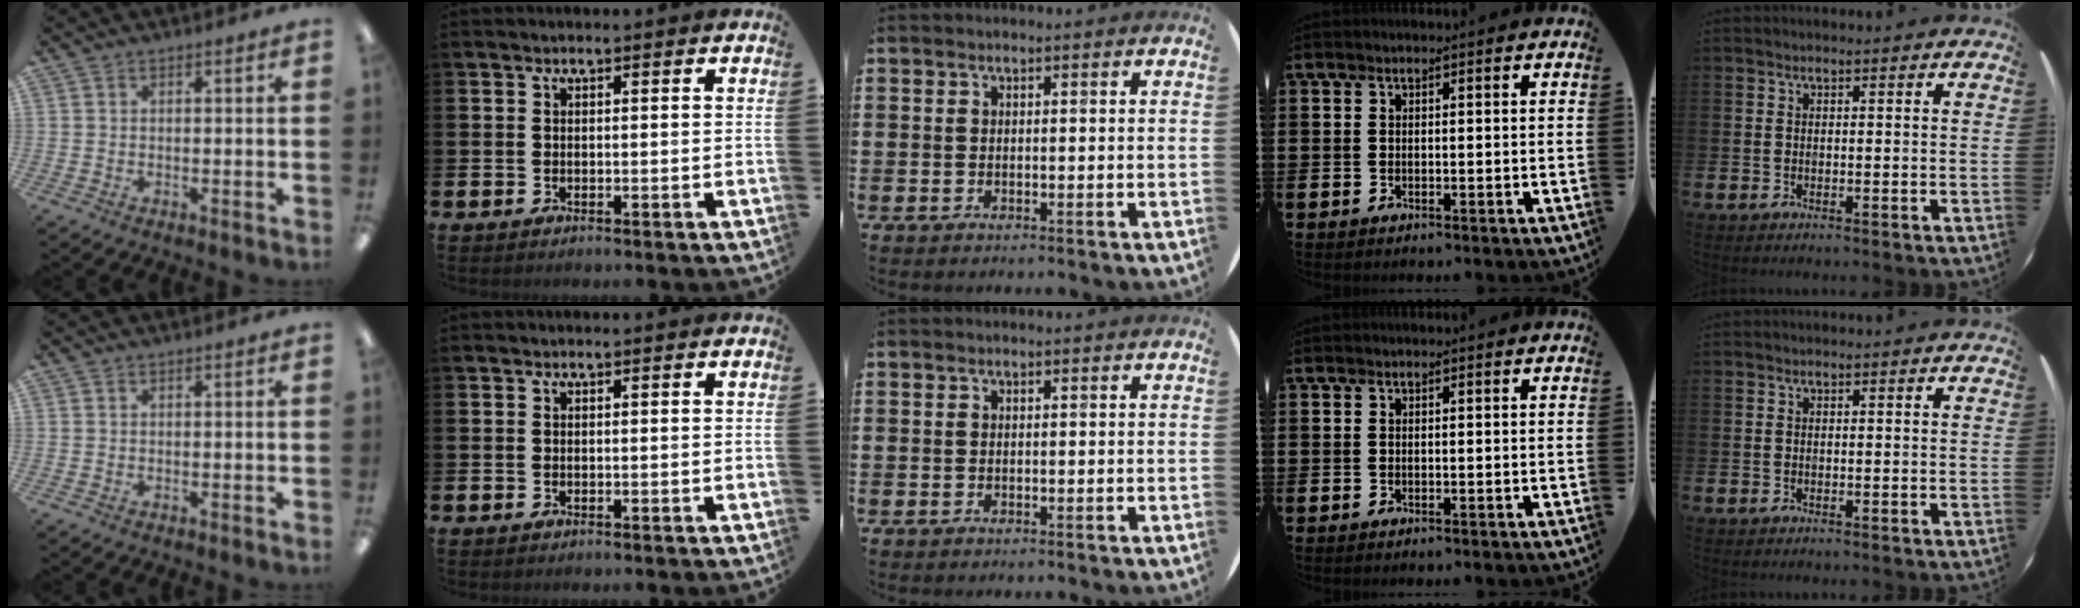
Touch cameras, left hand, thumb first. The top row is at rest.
{}